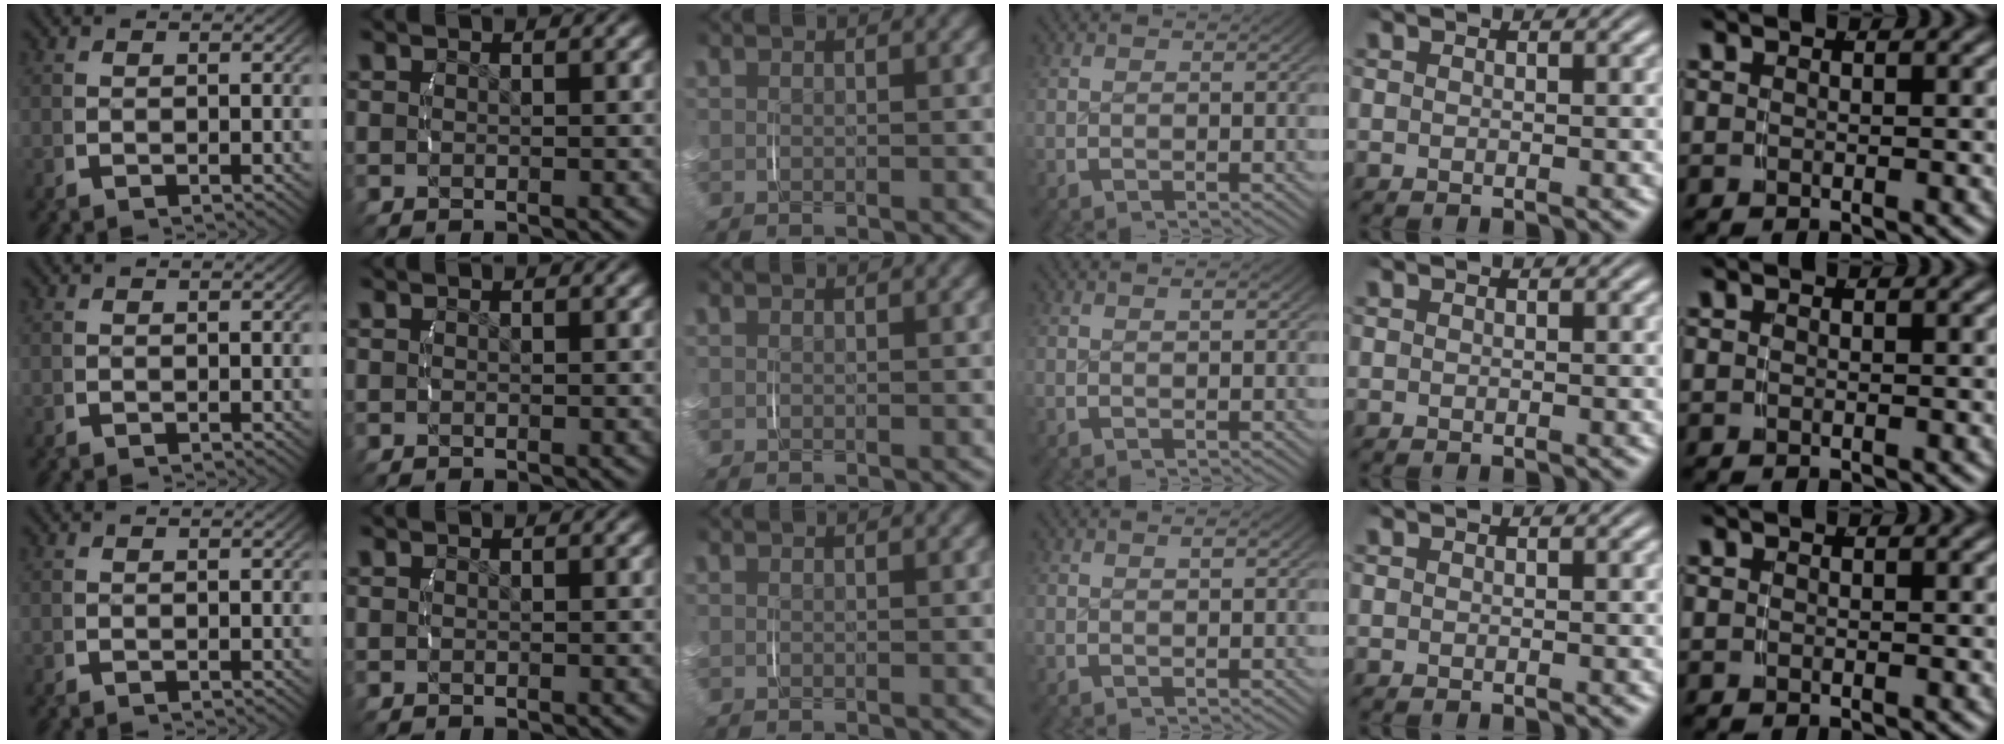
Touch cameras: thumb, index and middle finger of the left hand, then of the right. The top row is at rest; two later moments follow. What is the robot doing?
{"motion": "lift_and_place", "object": "small bumper sticker"}